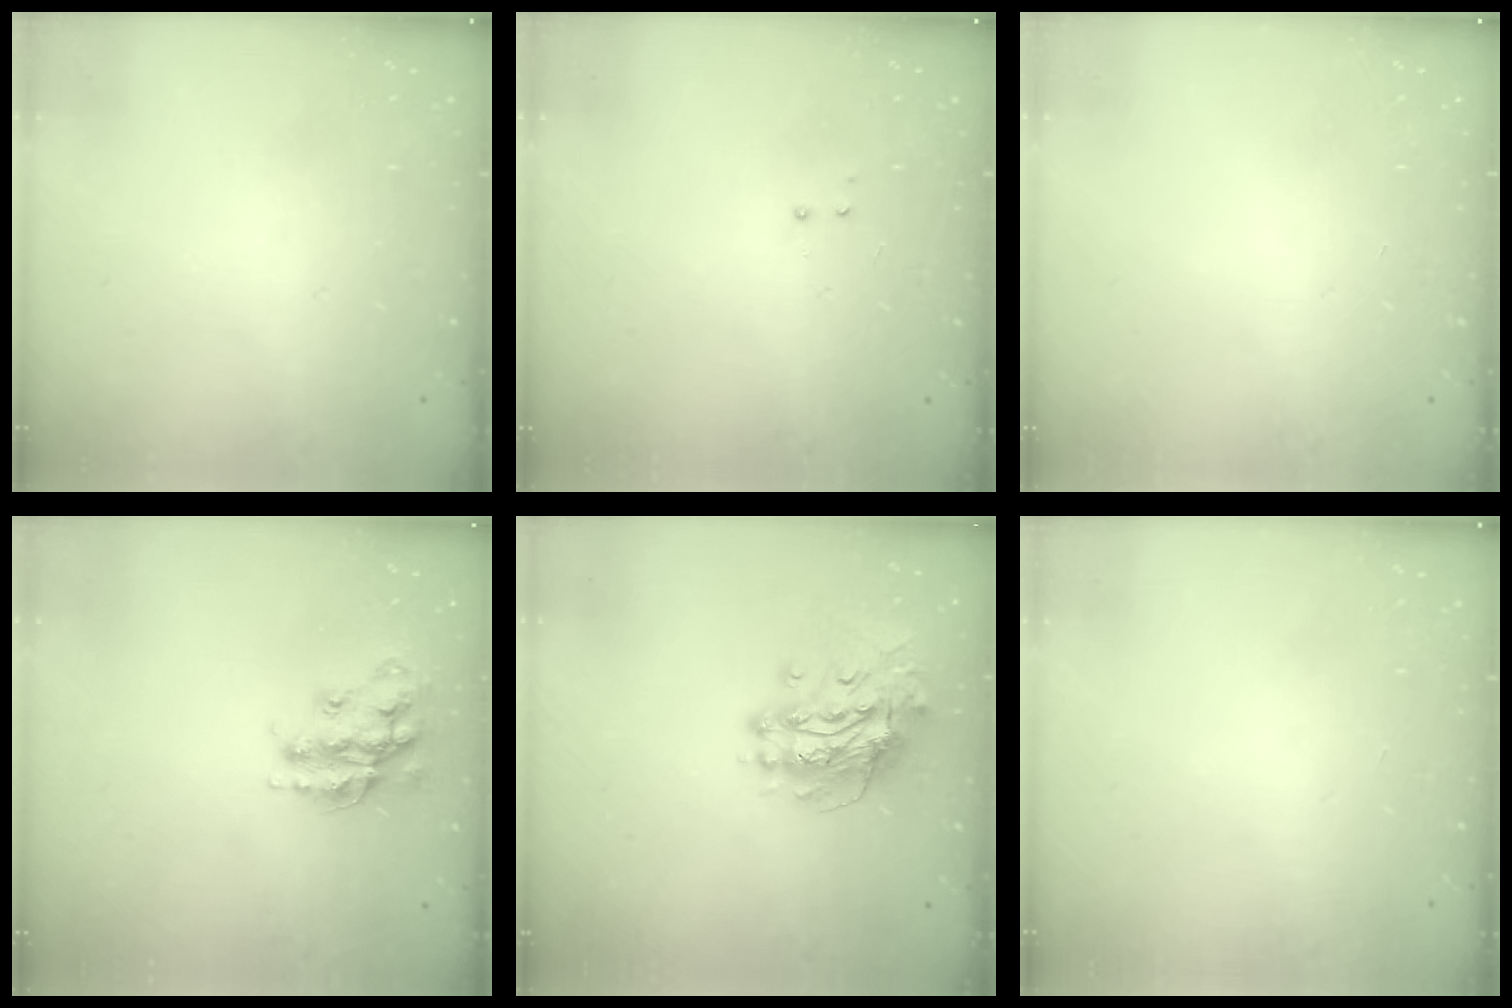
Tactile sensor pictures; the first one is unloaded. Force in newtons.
{"total": 2.9, "press": 2.8, "slide": 0.6}
{"total": 0.0}
{"total": 14.6, "press": 14.5, "slide": 0.7}
{"total": 13.6, "press": 13.6, "slide": 1.4}
{"total": 0.0}